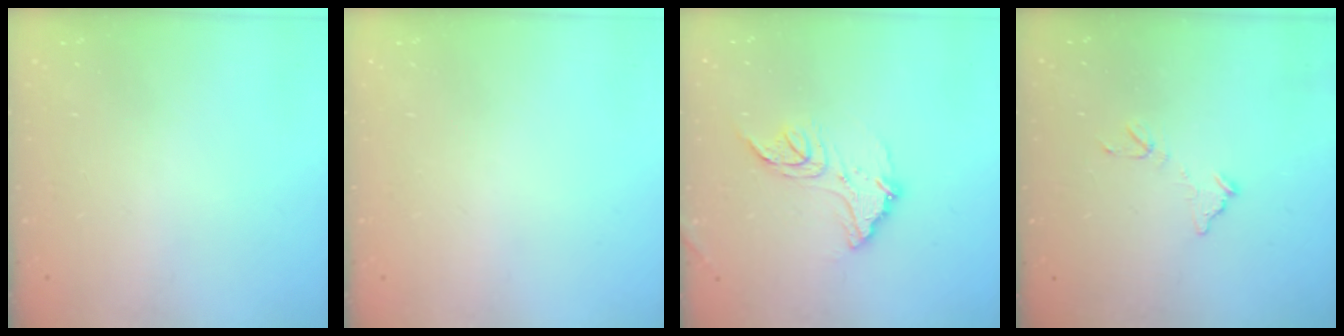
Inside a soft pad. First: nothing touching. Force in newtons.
{"total": 0.0}
{"total": 13.5, "press": 13.4, "slide": 1.1}
{"total": 7.8, "press": 7.8, "slide": 0.5}